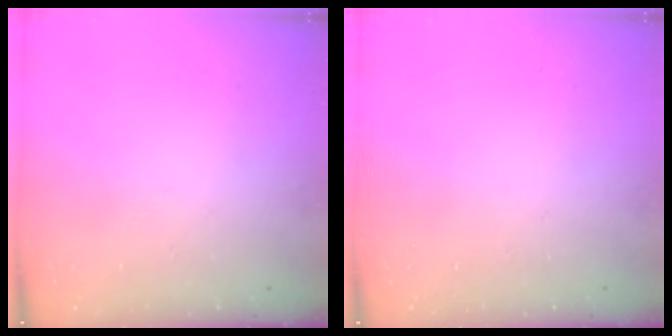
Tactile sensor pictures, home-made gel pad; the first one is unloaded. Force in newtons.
{"total": 0.0}